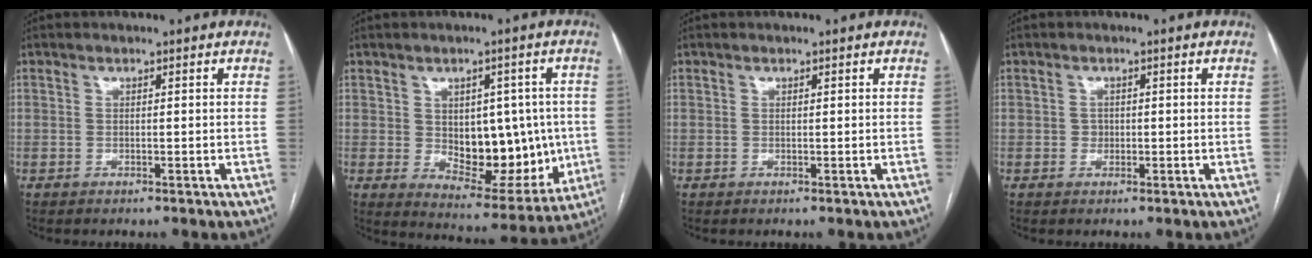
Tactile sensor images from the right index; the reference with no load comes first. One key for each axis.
{"total": 14.0, "fx": -0.3, "fy": 7.8, "fz": 11.7, "tx": -0.153, "ty": 0.003, "tz": 0.020}
{"total": 0.0}
{"total": 1.2, "fx": -0.1, "fy": 1.1, "fz": 0.4, "tx": -0.004, "ty": 0.003, "tz": 0.000}